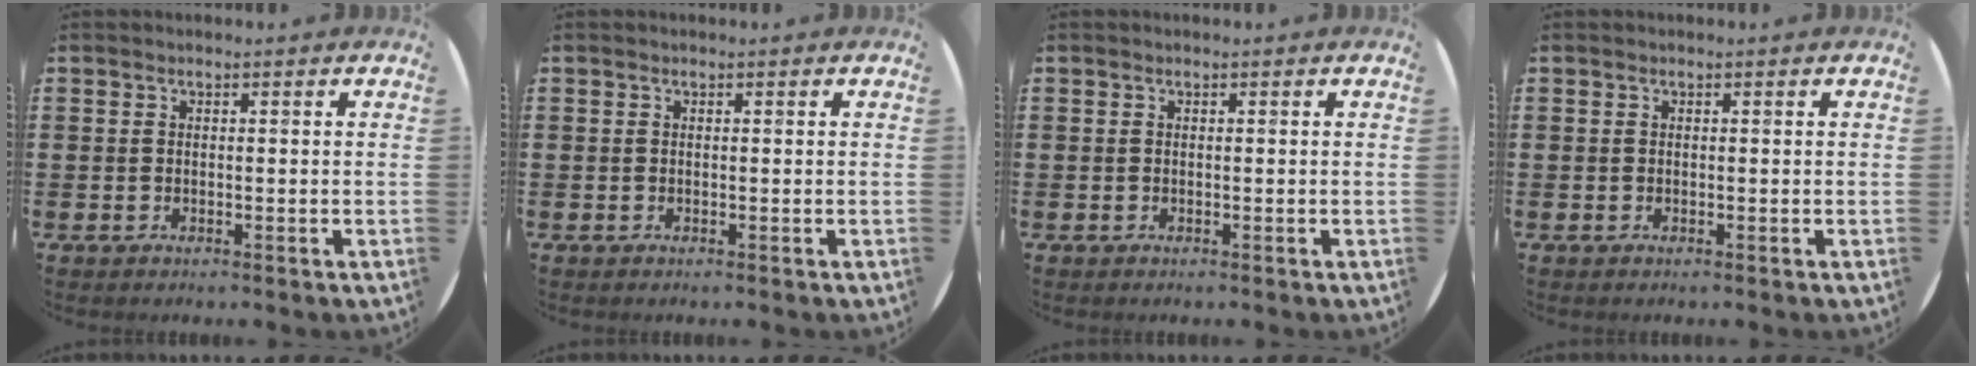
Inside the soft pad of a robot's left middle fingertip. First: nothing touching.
{"total": 0.0}
{"total": 0.0}
{"total": 0.0}